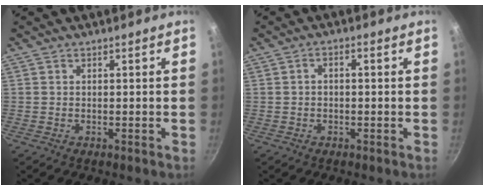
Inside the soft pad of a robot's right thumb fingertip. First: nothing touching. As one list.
[{"total": 1.9, "force": [-0.2, 1.1, 1.6], "torque": [-0.032, 0.015, -0.005]}]